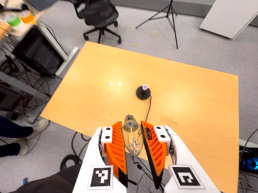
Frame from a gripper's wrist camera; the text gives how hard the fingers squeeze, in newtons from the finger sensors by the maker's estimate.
{"total": 10.4, "left": 10.0, "right": 10.8}